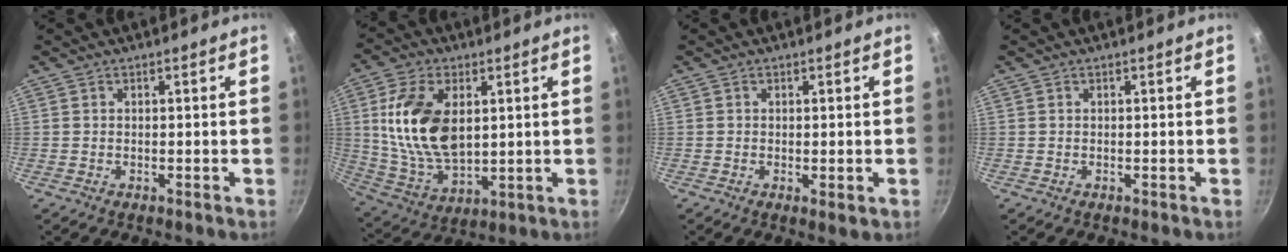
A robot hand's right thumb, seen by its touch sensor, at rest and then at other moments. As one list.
[{"total": 16.3, "force": [3.2, 9.6, 12.8], "torque": [-0.228, -0.020, 0.074]}, {"total": 1.7, "force": [-0.2, 0.5, 1.6], "torque": [-0.026, -0.007, -0.003]}, {"total": 0.0}]